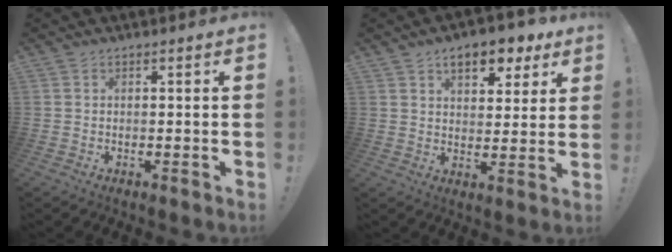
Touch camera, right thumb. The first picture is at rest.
{"total": 9.9, "force": [5.7, 4.9, 6.5], "torque": [-0.091, -0.026, 0.099]}